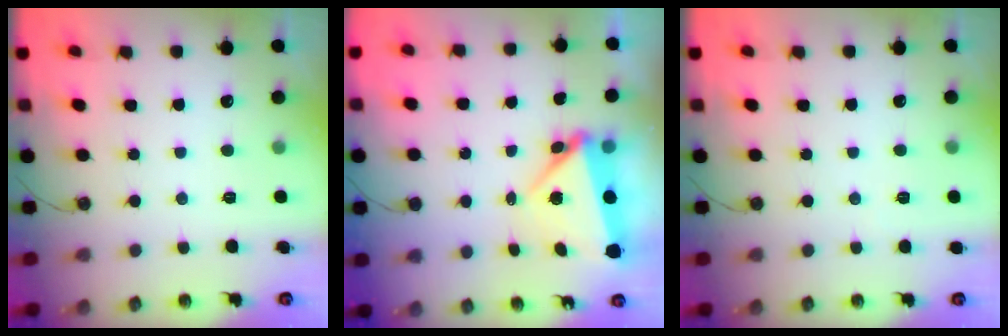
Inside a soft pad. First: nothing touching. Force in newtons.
{"total": 6.9, "press": 6.6, "slide": 1.9}
{"total": 2.1, "press": 1.8, "slide": 1.2}